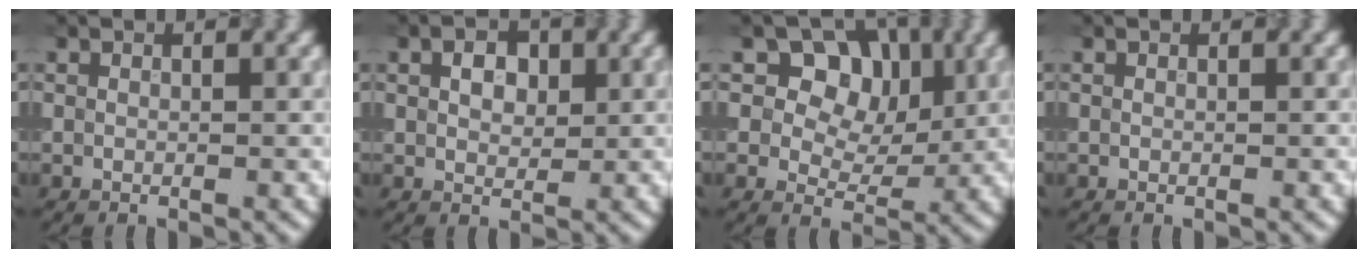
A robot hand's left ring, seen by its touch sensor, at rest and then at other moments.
{"total": 2.4, "force": [0.8, 1.7, 1.6], "torque": [-0.029, 0.002, 0.011]}
{"total": 6.2, "force": [2.3, 4.7, 3.3], "torque": [-0.048, -0.003, 0.026]}
{"total": 0.0}